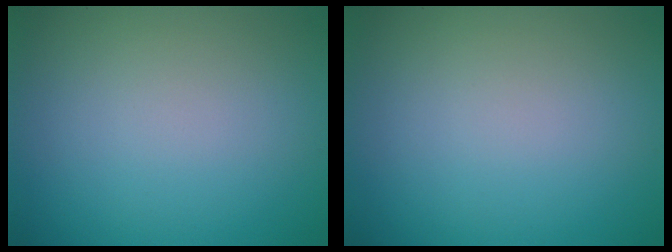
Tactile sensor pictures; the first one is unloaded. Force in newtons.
{"total": 0.0}